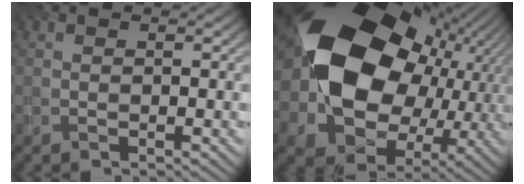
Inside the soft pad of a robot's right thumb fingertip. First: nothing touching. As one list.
[{"total": 21.4, "force": [2.8, 15.9, 14.0], "torque": [-0.316, -0.037, 0.086]}]